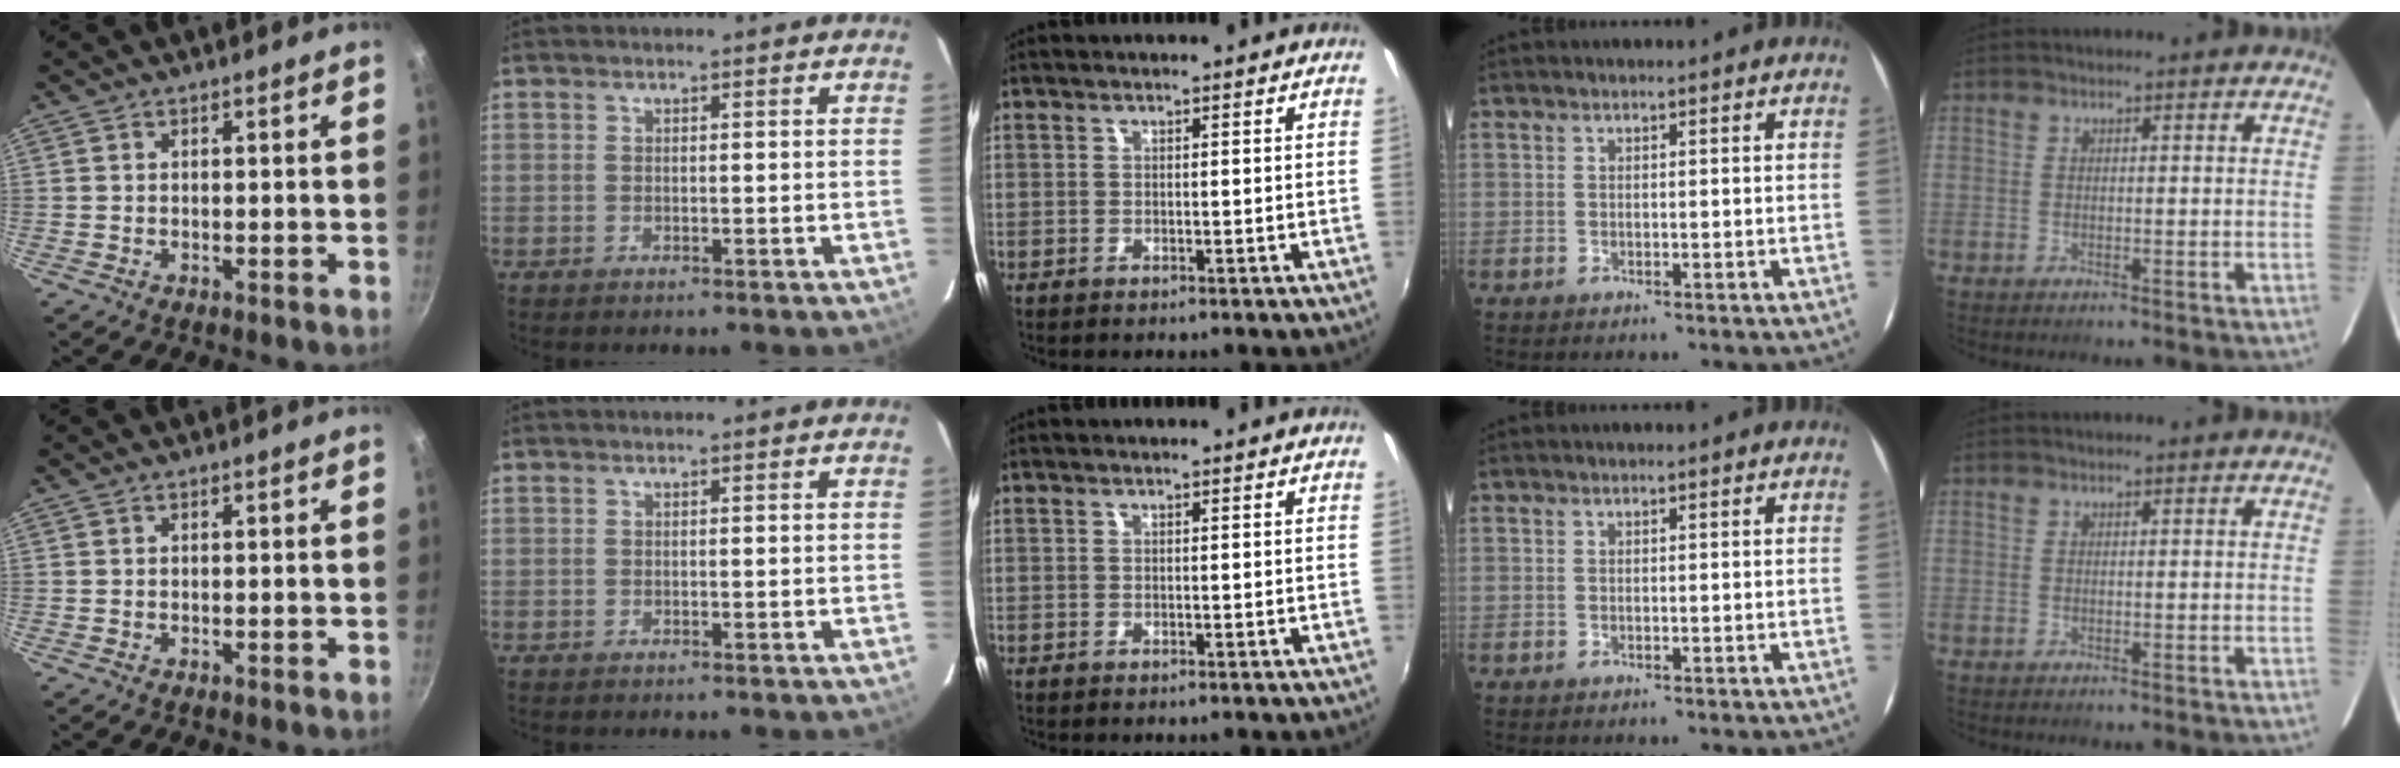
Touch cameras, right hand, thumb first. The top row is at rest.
{}